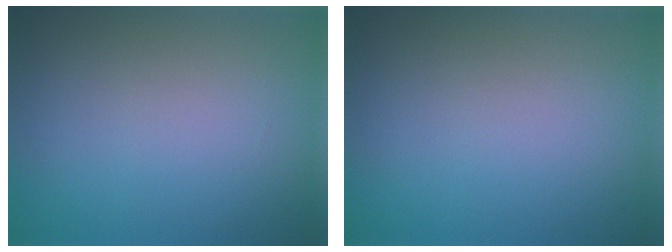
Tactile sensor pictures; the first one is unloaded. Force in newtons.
{"total": 0.0}